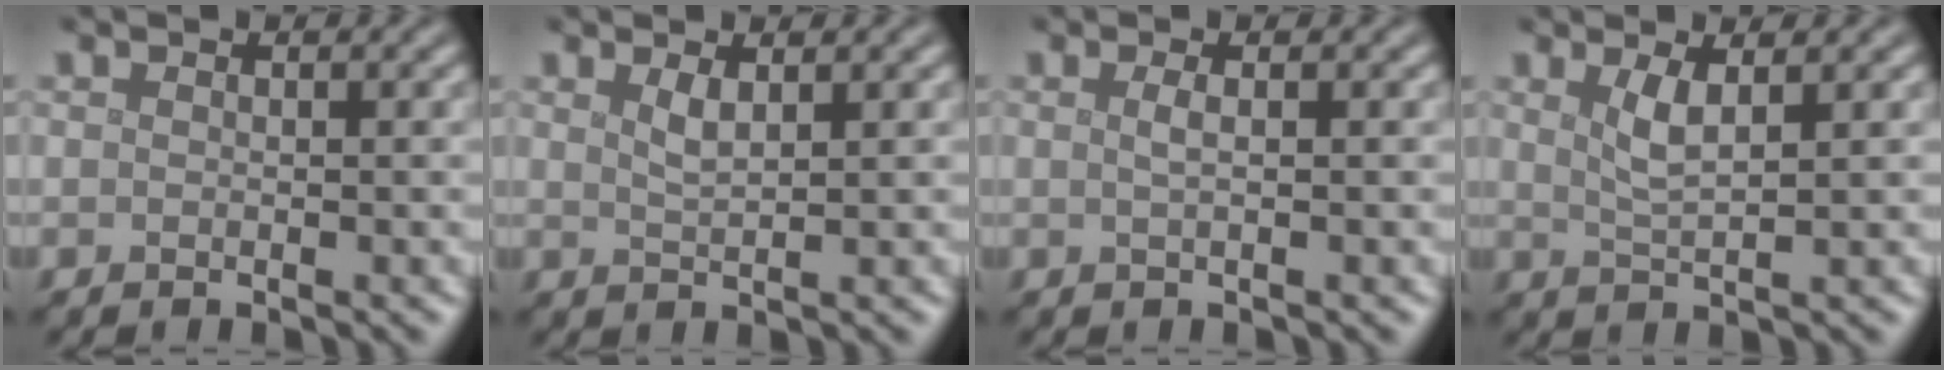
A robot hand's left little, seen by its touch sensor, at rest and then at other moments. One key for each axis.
{"total": 1.5, "fx": 0.9, "fy": 0.4, "fz": 1.2, "tx": -0.023, "ty": -0.001, "tz": 0.017}
{"total": 1.2, "fx": 0.2, "fy": 0.4, "fz": 1.1, "tx": -0.018, "ty": 0.004, "tz": 0.001}
{"total": 2.4, "fx": 1.1, "fy": 0.6, "fz": 2.1, "tx": -0.038, "ty": -0.004, "tz": 0.021}